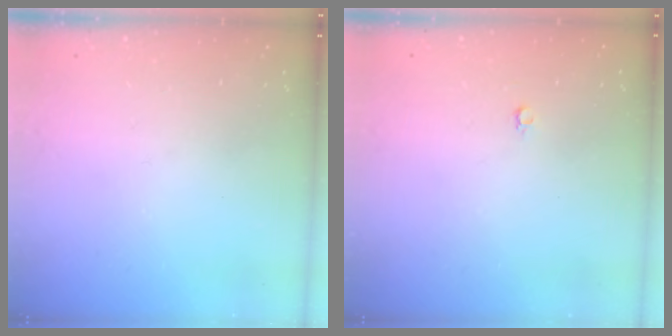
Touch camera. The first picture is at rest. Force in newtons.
{"total": 2.2, "press": 2.2, "slide": 0.2}